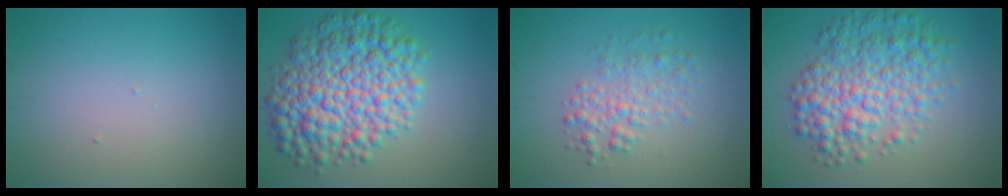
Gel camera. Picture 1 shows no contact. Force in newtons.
{"total": 9.8, "press": 9.8, "slide": 0.1}
{"total": 2.7, "press": 2.7, "slide": 0.0}
{"total": 6.7, "press": 6.7, "slide": 0.1}